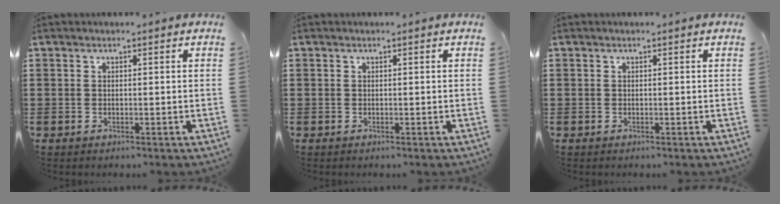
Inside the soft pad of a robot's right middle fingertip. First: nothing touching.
{"total": 0.0}
{"total": 0.0}